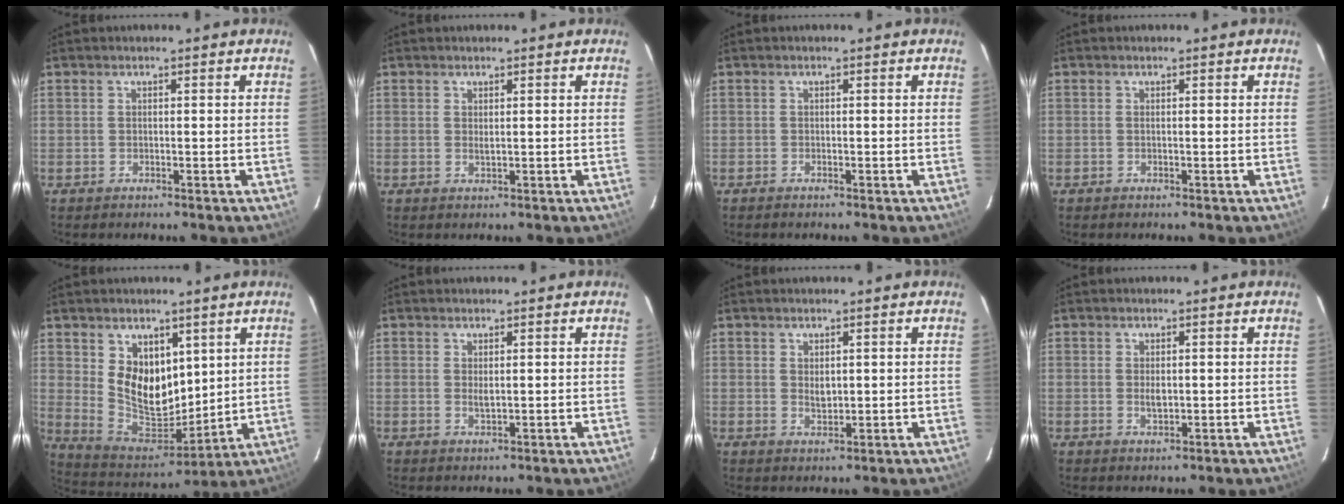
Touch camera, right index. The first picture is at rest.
{"total": 0.8, "force": [0.3, 0.4, 0.7], "torque": [-0.012, 0.001, 0.005]}
{"total": 0.5, "force": [-0.5, 0.2, 0.1], "torque": [-0.004, -0.001, -0.010]}
{"total": 0.0}
{"total": 12.5, "force": [4.5, 8.5, 7.9], "torque": [-0.141, -0.004, 0.107]}
{"total": 1.4, "force": [0.2, 0.7, 1.3], "torque": [-0.023, -0.001, 0.005]}
{"total": 2.3, "force": [0.4, 1.5, 1.7], "torque": [-0.024, 0.000, 0.010]}
{"total": 2.1, "force": [0.0, 1.2, 1.7], "torque": [-0.028, -0.001, 0.001]}